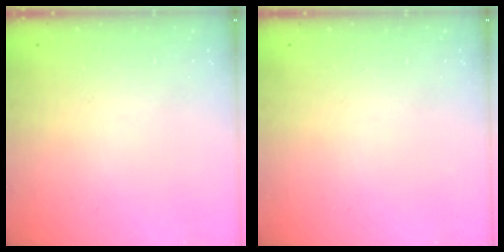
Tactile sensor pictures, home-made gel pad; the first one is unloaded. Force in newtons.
{"total": 0.0}